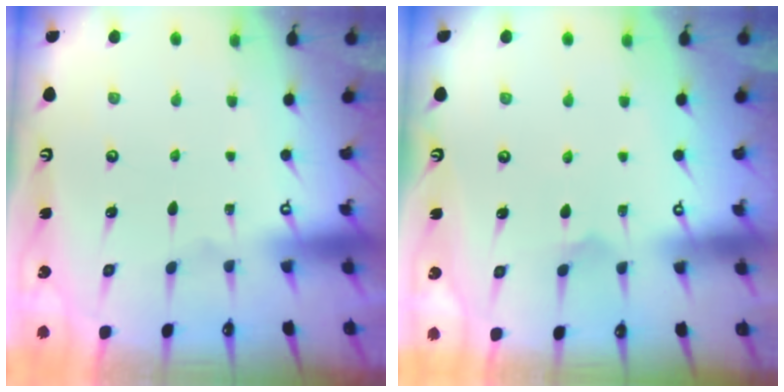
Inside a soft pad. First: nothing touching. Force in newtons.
{"total": 4.4, "press": 4.4, "slide": 0.4}